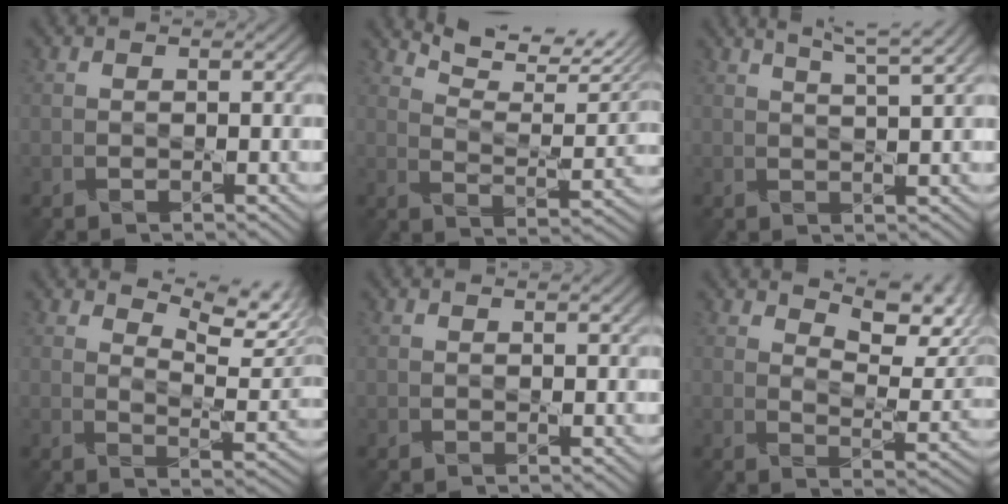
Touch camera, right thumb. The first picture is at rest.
{"total": 7.8, "force": [6.7, 1.5, 3.6], "torque": [-0.089, -0.001, 0.115]}
{"total": 5.3, "force": [4.1, 0.6, 3.4], "torque": [-0.049, 0.021, 0.040]}
{"total": 6.7, "force": [5.3, 1.6, 3.7], "torque": [-0.072, 0.001, 0.086]}
{"total": 0.0}
{"total": 9.5, "force": [6.6, 3.0, 6.1], "torque": [-0.106, 0.004, 0.103]}